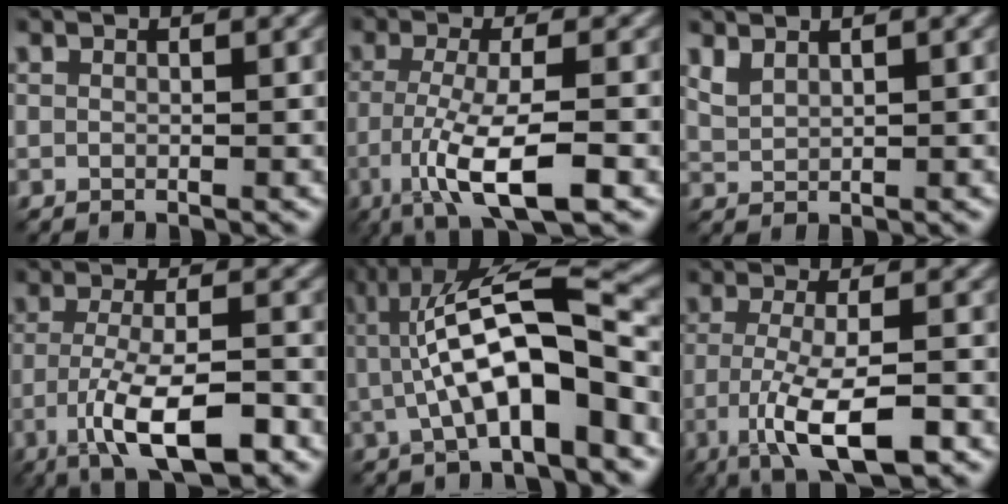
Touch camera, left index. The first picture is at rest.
{"total": 7.1, "force": [-3.1, 1.4, 6.3], "torque": [-0.117, -0.005, -0.059]}
{"total": 1.5, "force": [1.3, 0.3, 0.7], "torque": [-0.024, 0.001, 0.033]}
{"total": 8.1, "force": [-4.0, 2.2, 6.7], "torque": [-0.123, -0.002, -0.072]}
{"total": 10.5, "force": [-0.4, 2.9, 10.0], "torque": [-0.163, 0.023, -0.009]}
{"total": 7.2, "force": [-3.2, 1.8, 6.2], "torque": [-0.115, -0.003, -0.057]}